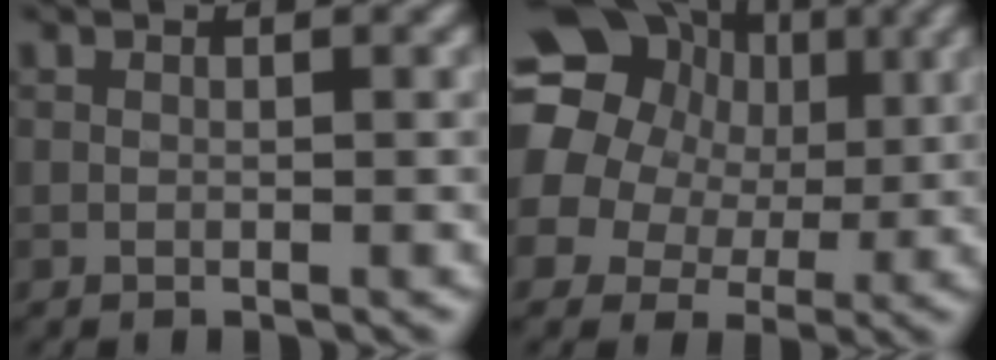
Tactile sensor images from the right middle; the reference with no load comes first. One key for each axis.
{"total": 16.8, "fx": 4.8, "fy": 14.1, "fz": 7.8, "tx": -0.175, "ty": 0.026, "tz": 0.058}